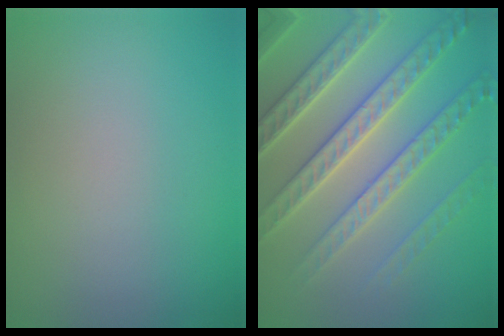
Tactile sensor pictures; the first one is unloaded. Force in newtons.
{"total": 7.1, "press": 6.8, "slide": 1.8}